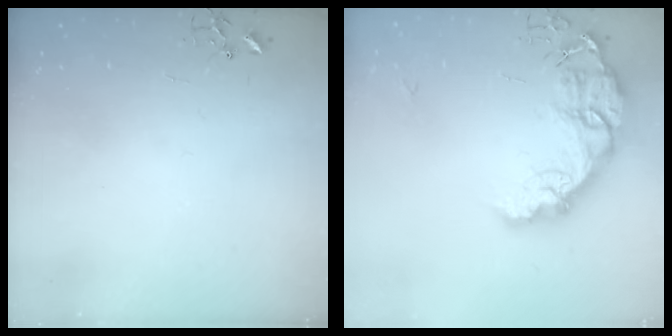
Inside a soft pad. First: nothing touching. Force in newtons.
{"total": 18.2, "press": 18.2, "slide": 1.3}